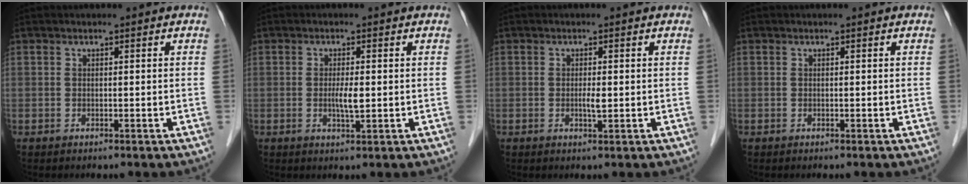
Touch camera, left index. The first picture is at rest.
{"total": 2.6, "force": [0.0, 0.3, 2.5], "torque": [-0.051, -0.004, 0.001]}
{"total": 1.5, "force": [0.0, 0.2, 1.4], "torque": [-0.027, -0.001, 0.001]}
{"total": 0.0}